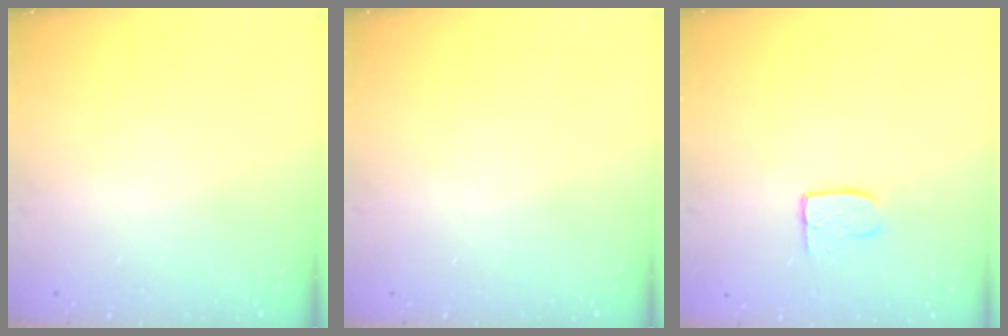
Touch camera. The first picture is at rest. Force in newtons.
{"total": 0.0}
{"total": 6.2, "press": 6.2, "slide": 0.4}